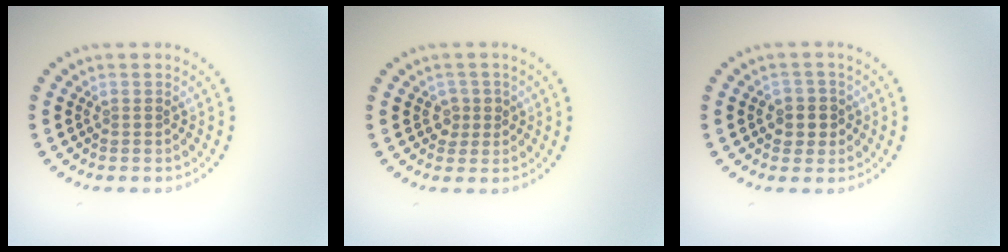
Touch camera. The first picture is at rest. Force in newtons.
{"total": 1.6, "press": 1.4, "slide": 0.7}
{"total": 2.2, "press": 2.1, "slide": 0.8}